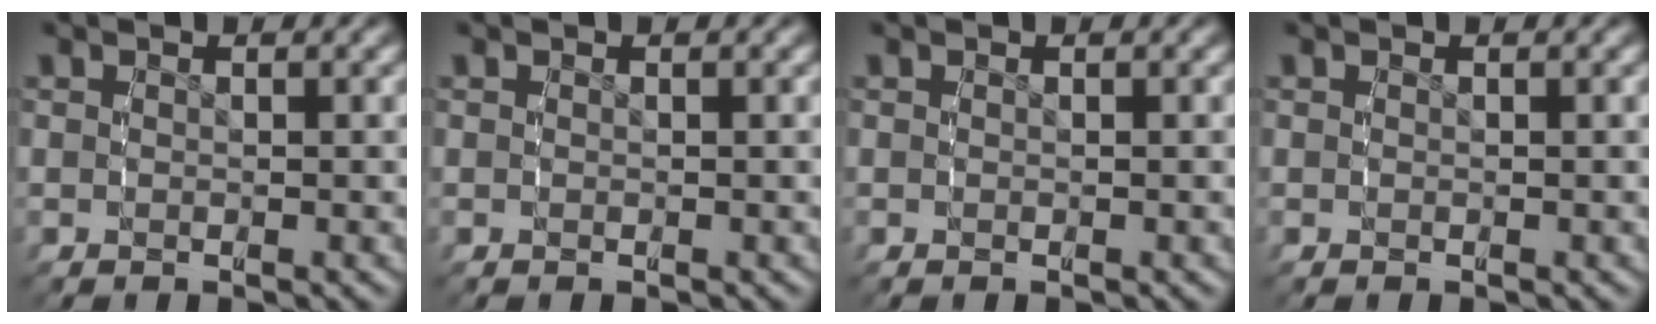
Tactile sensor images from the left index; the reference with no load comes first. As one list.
[{"total": 0.0}, {"total": 0.0}, {"total": 0.0}]